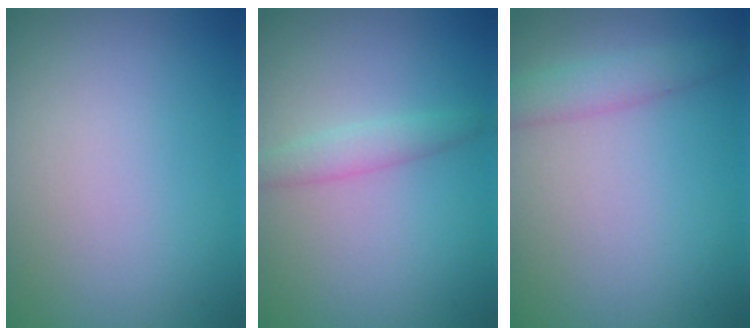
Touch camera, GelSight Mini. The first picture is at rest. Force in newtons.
{"total": 1.9, "press": 1.9, "slide": 0.1}
{"total": 2.5, "press": 2.5, "slide": 0.1}